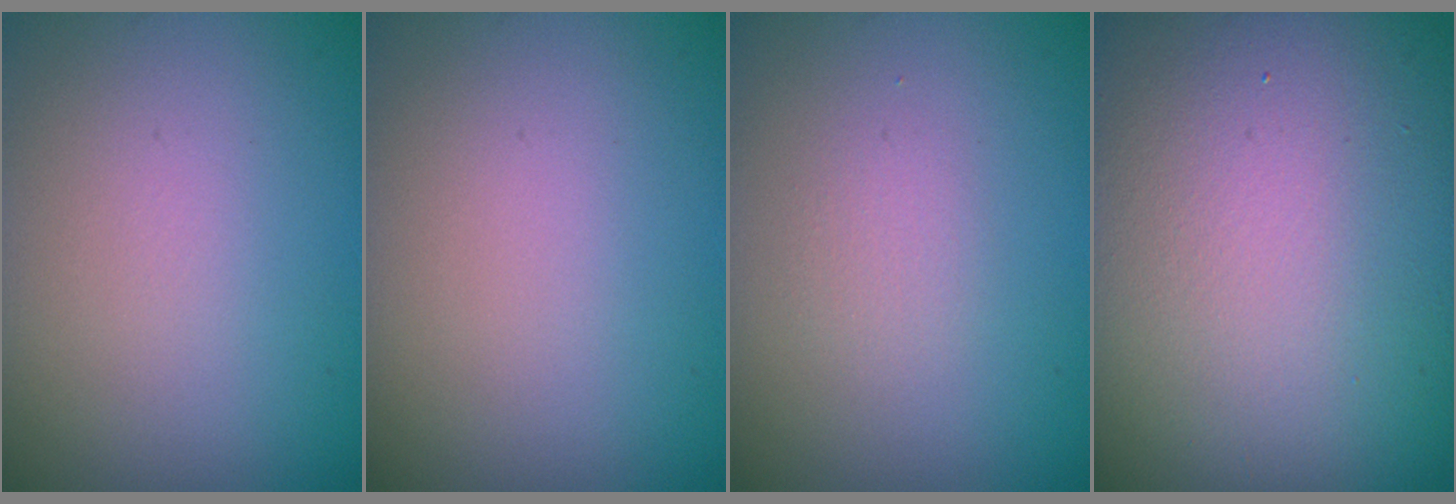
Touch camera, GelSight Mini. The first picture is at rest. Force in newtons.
{"total": 0.0}
{"total": 0.9, "press": 0.9, "slide": 0.0}
{"total": 20.5, "press": 20.4, "slide": 1.1}